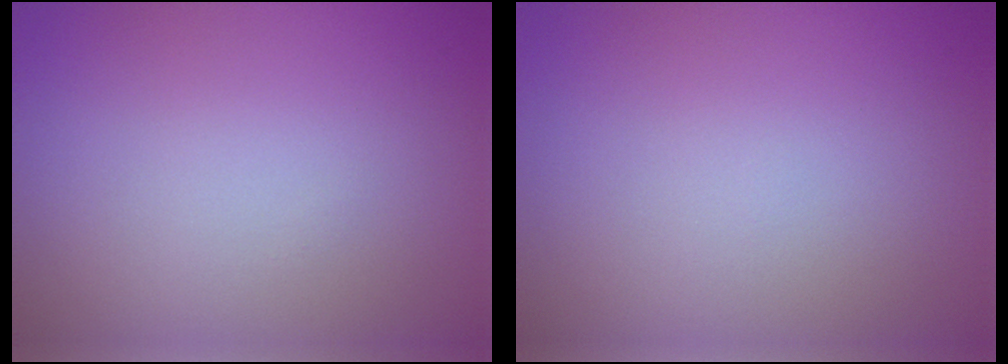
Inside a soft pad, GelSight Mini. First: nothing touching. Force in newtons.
{"total": 0.0}